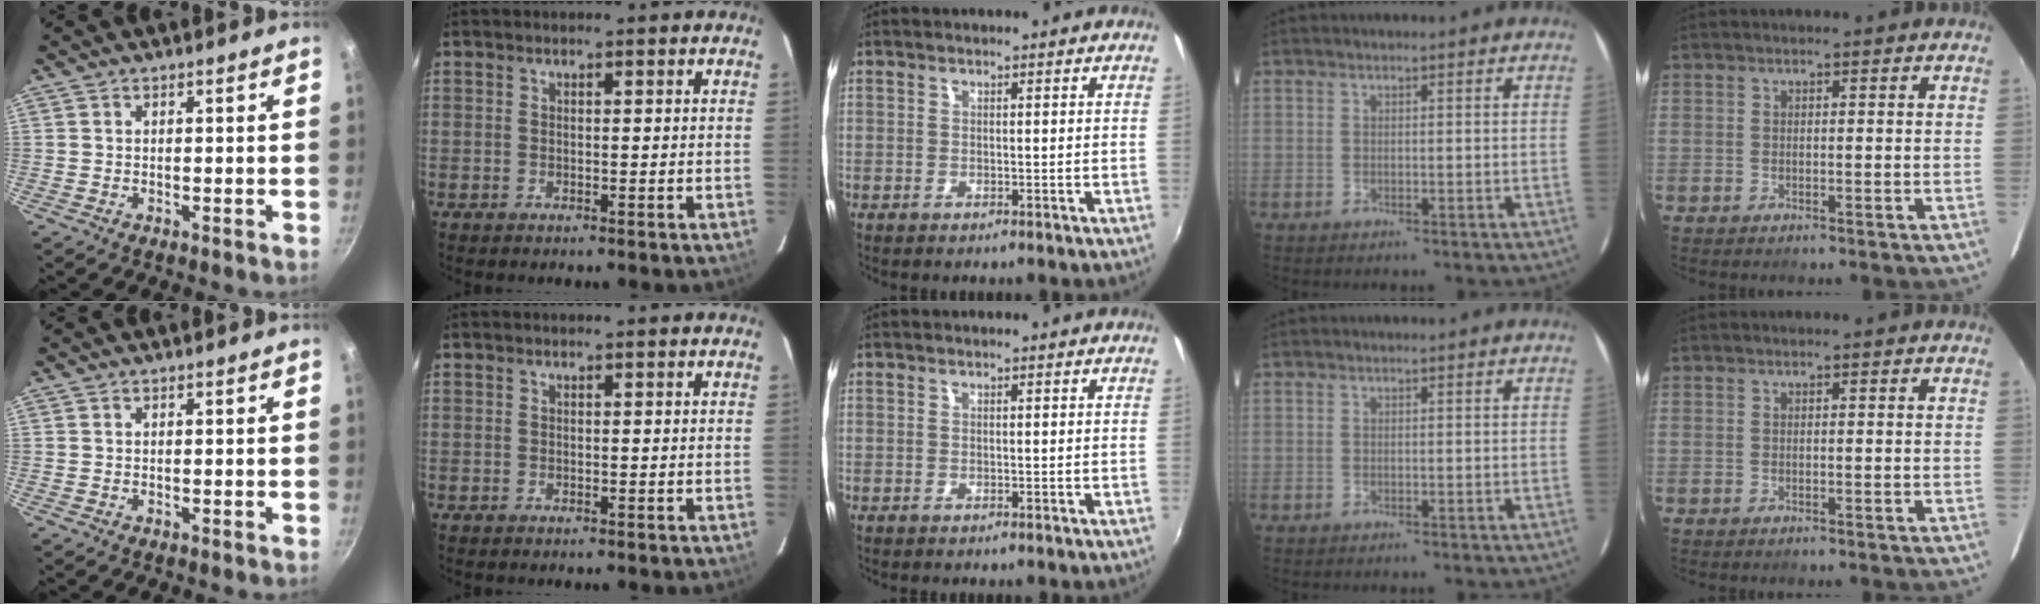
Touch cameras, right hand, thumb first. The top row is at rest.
{}